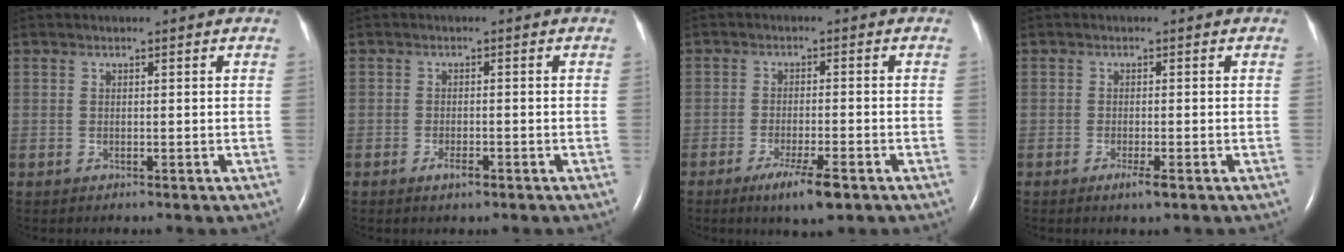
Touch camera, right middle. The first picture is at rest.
{"total": 1.9, "force": [-1.2, 0.5, 1.4], "torque": [-0.028, -0.001, -0.019]}
{"total": 6.0, "force": [-3.7, 0.6, 4.8], "torque": [-0.089, -0.013, -0.059]}
{"total": 2.1, "force": [-1.2, 0.1, 1.7], "torque": [-0.033, -0.005, -0.019]}